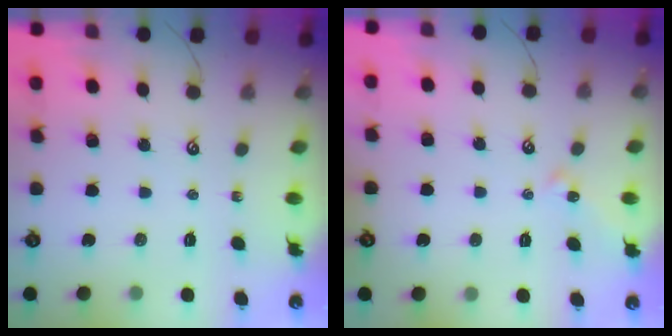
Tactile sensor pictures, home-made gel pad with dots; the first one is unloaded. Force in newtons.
{"total": 0.6, "press": 0.5, "slide": 0.3}